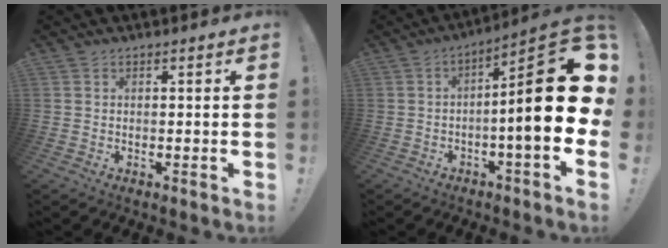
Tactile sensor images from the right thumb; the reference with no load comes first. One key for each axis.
{"total": 21.4, "fx": 0.1, "fy": 3.9, "fz": 21.0, "tx": -0.316, "ty": -0.003, "tz": -0.001}